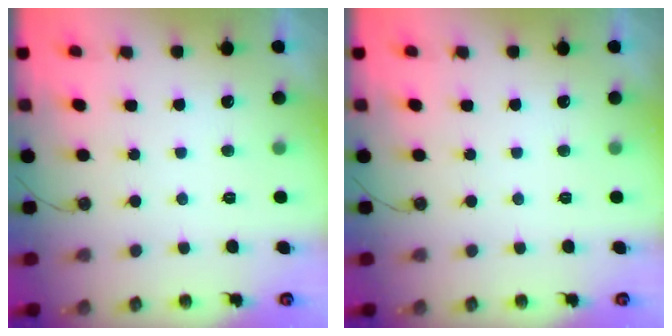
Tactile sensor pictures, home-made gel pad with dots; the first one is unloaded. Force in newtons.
{"total": 0.0}